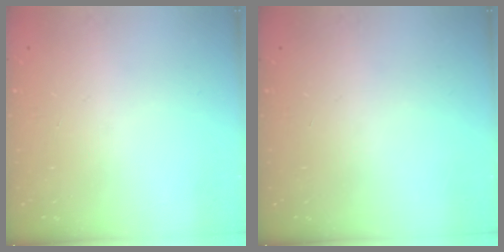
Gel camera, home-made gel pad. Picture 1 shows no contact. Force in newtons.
{"total": 0.0}